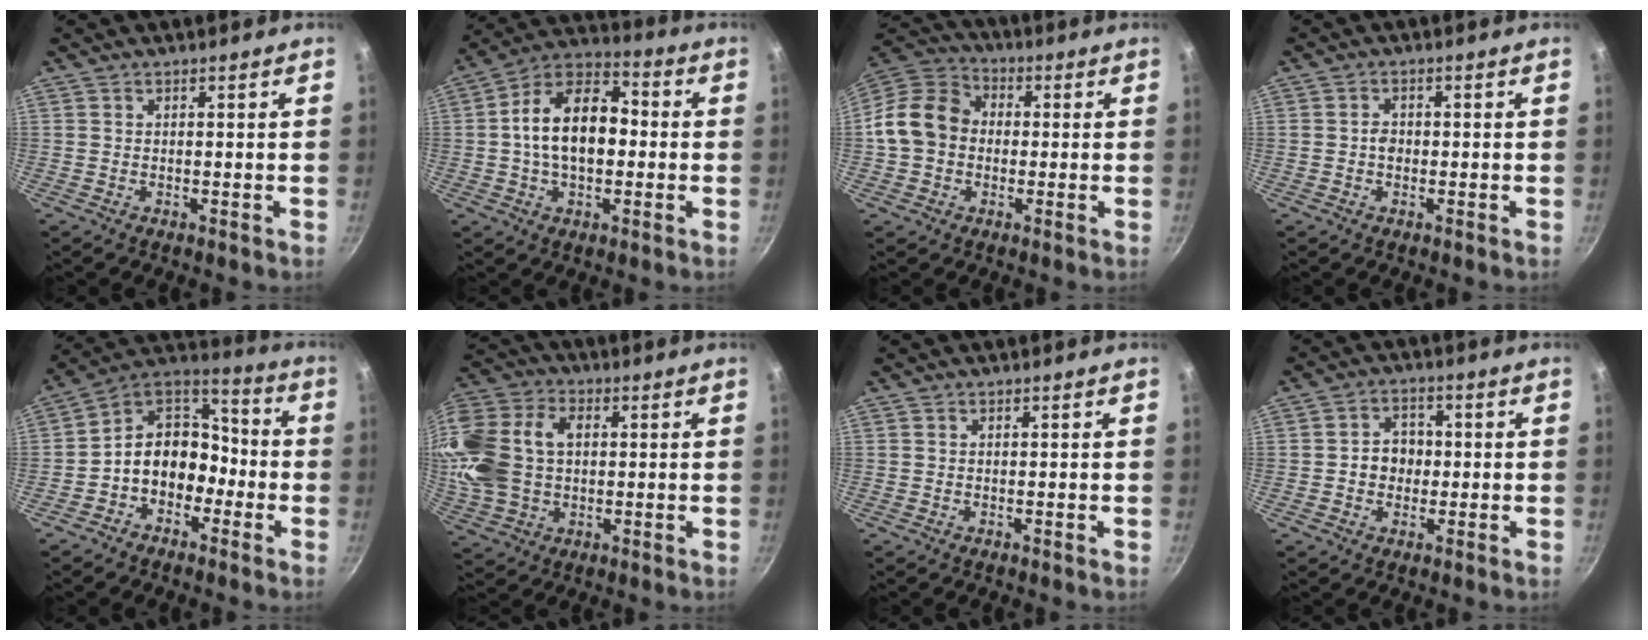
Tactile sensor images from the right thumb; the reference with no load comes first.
{"total": 15.6, "force": [-0.2, 9.8, 12.1], "torque": [-0.173, 0.038, -0.020]}
{"total": 12.7, "force": [-0.6, 10.5, 7.1], "torque": [-0.097, 0.031, -0.031]}
{"total": 1.7, "force": [-0.4, 1.4, 1.0], "torque": [-0.009, 0.011, -0.006]}
{"total": 12.6, "force": [-4.1, 9.7, 6.9], "torque": [-0.065, 0.069, -0.095]}
{"total": 19.8, "force": [1.9, 14.3, 13.5], "torque": [-0.277, 0.034, 0.032]}
{"total": 0.0}
{"total": 5.5, "force": [-0.4, 4.7, 2.8], "torque": [-0.013, 0.012, -0.012]}